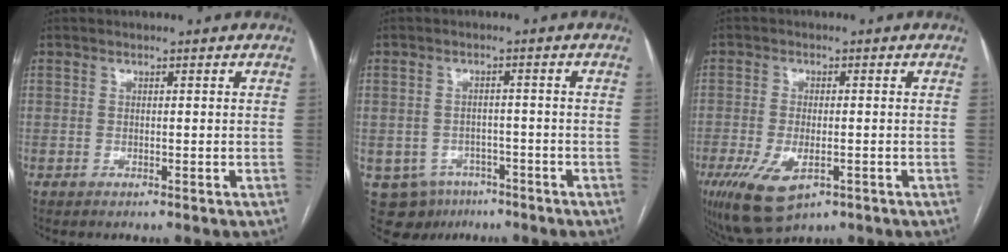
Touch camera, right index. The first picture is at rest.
{"total": 8.2, "force": [-4.6, 6.5, 1.9], "torque": [-0.039, 0.009, -0.057]}
{"total": 8.8, "force": [-4.0, 3.7, 6.9], "torque": [-0.130, -0.019, -0.059]}